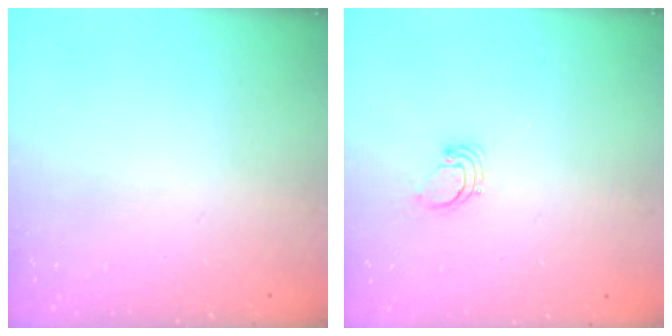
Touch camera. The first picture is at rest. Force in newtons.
{"total": 1.7, "press": 1.7, "slide": 0.1}